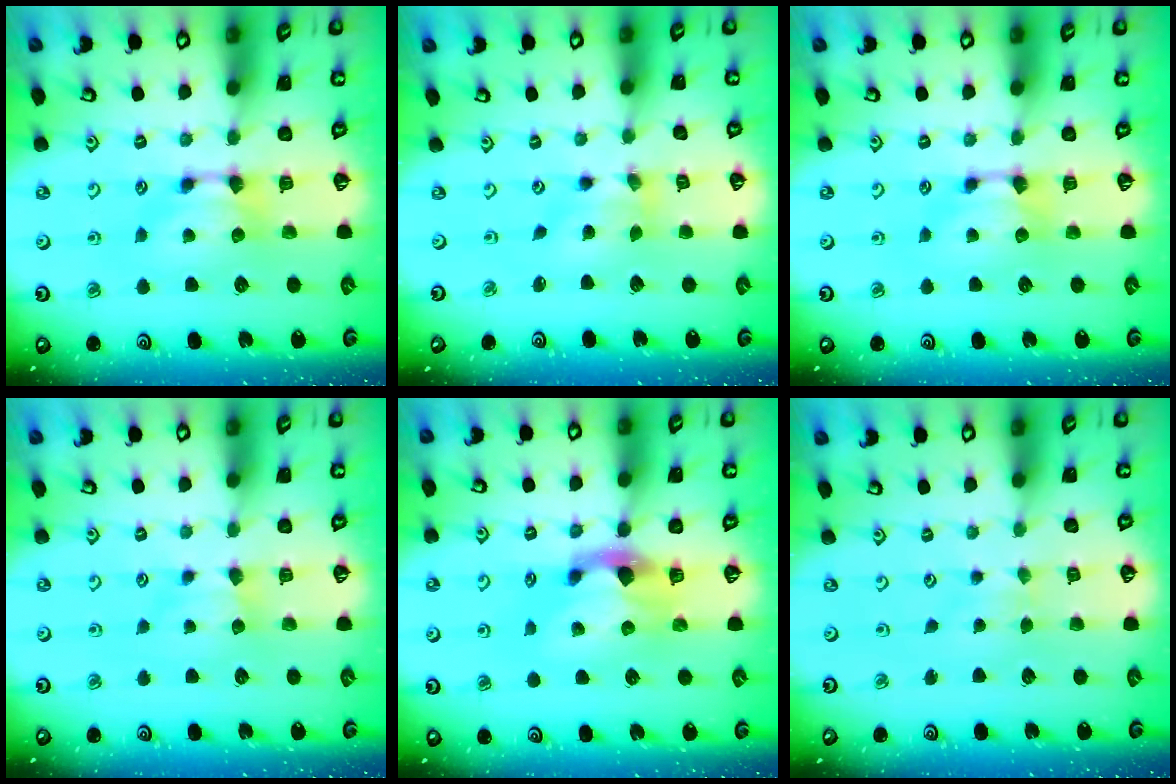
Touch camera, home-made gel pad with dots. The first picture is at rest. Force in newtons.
{"total": 2.3, "press": 2.0, "slide": 1.2}
{"total": 0.0}
{"total": 1.4, "press": 1.3, "slide": 0.5}
{"total": 2.9, "press": 2.6, "slide": 1.3}
{"total": 1.2, "press": 1.2, "slide": 0.1}